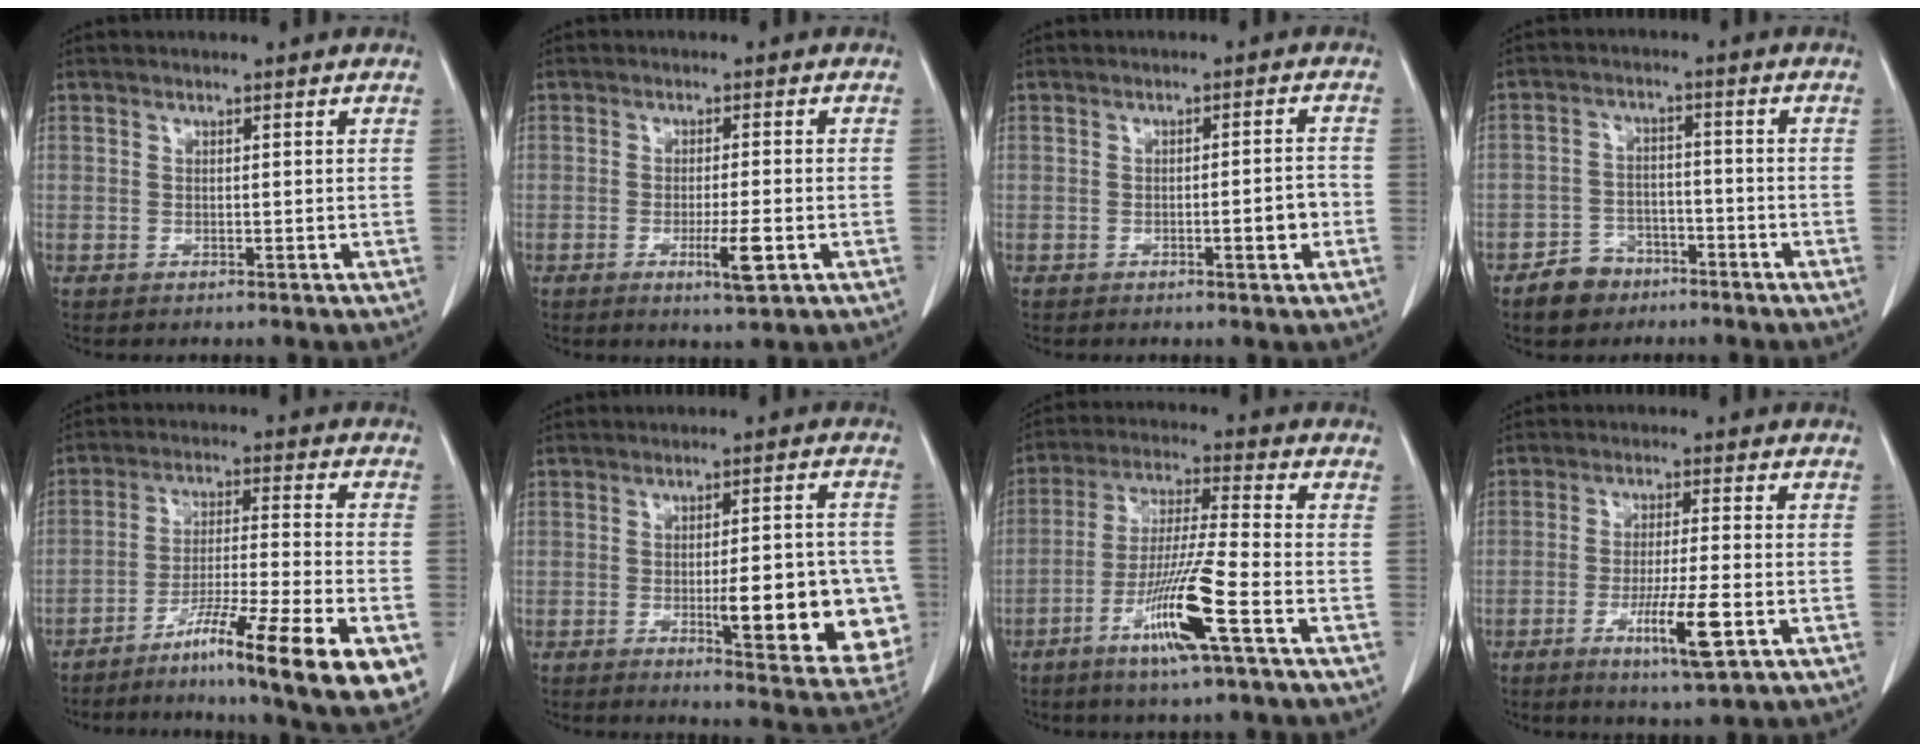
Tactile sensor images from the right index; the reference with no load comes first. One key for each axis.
{"total": 4.7, "fx": -1.8, "fy": 0.3, "fz": 4.3, "tx": -0.072, "ty": -0.007, "tz": -0.027}
{"total": 3.9, "fx": -1.5, "fy": 0.6, "fz": 3.5, "tx": -0.044, "ty": 0.005, "tz": -0.020}
{"total": 5.7, "fx": -4.1, "fy": 3.8, "fz": 1.3, "tx": -0.028, "ty": 0.011, "tz": -0.067}
{"total": 19.3, "fx": -11.1, "fy": 0.7, "fz": 15.8, "tx": -0.196, "ty": -0.013, "tz": -0.177}
{"total": 15.5, "fx": -3.4, "fy": 3.4, "fz": 14.7, "tx": -0.125, "ty": 0.012, "tz": -0.026}
{"total": 12.1, "fx": -5.8, "fy": -0.5, "fz": 10.6, "tx": -0.209, "ty": -0.016, "tz": -0.113}
{"total": 8.4, "fx": -3.4, "fy": 0.3, "fz": 7.7, "tx": -0.132, "ty": -0.016, "tz": -0.055}